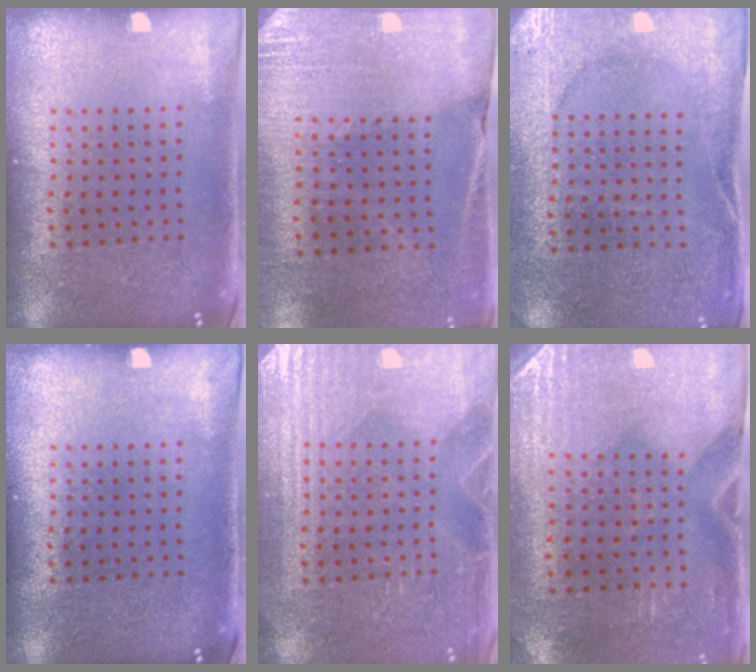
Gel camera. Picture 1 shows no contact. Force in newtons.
{"total": 2.6, "press": 2.5, "slide": 0.8}
{"total": 2.6, "press": 2.5, "slide": 0.5}
{"total": 0.0}
{"total": 4.2, "press": 4.1, "slide": 0.6}
{"total": 2.9, "press": 2.5, "slide": 1.4}